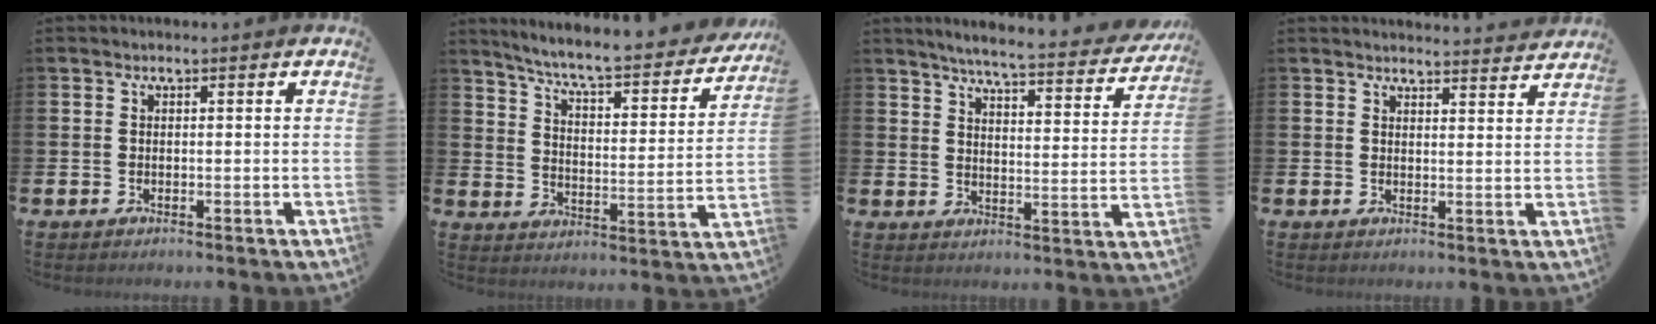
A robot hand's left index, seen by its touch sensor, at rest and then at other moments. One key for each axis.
{"total": 7.1, "fx": 6.5, "fy": 0.7, "fz": 2.8, "tx": -0.076, "ty": -0.055, "tz": 0.103}
{"total": 5.6, "fx": 5.2, "fy": 0.1, "fz": 2.1, "tx": -0.053, "ty": -0.040, "tz": 0.084}
{"total": 3.3, "fx": 3.3, "fy": 0.0, "fz": -0.1, "tx": 0.006, "ty": -0.026, "tz": 0.057}